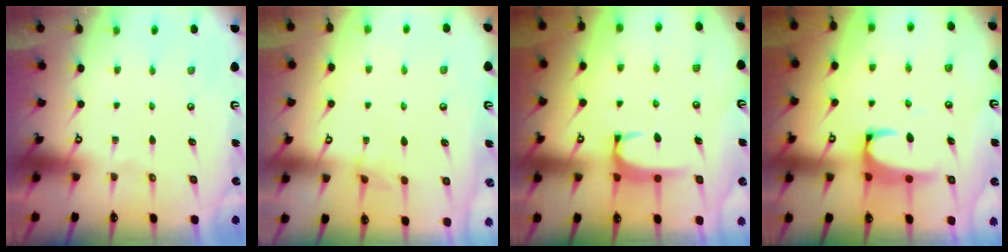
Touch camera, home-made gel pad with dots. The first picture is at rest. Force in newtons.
{"total": 2.8, "press": 2.8, "slide": 0.3}
{"total": 1.8, "press": 1.7, "slide": 0.5}
{"total": 2.1, "press": 1.8, "slide": 0.9}